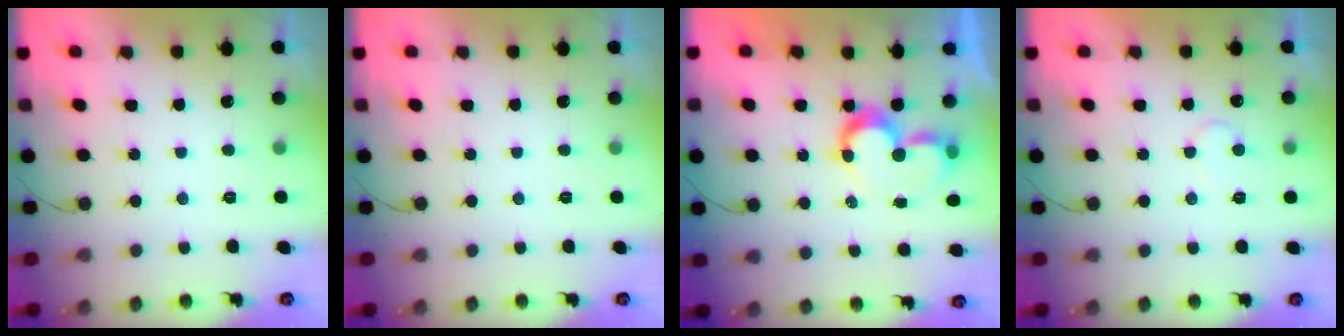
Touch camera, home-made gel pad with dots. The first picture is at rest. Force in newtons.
{"total": 0.0}
{"total": 8.7, "press": 8.7, "slide": 0.1}
{"total": 6.1, "press": 6.1, "slide": 0.4}